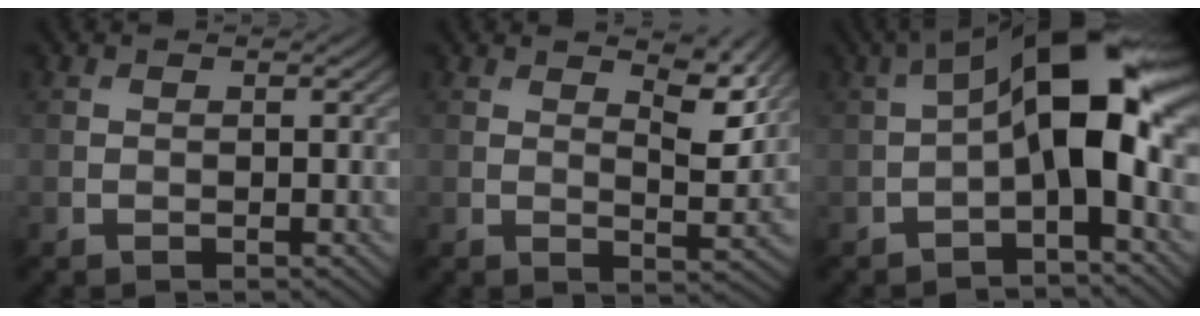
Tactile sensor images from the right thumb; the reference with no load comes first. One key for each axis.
{"total": 5.3, "fx": 3.4, "fy": 1.5, "fz": 3.7, "tx": -0.069, "ty": -0.009, "tz": 0.056}
{"total": 11.6, "fx": 0.0, "fy": 4.4, "fz": 10.7, "tx": -0.181, "ty": 0.015, "tz": -0.010}